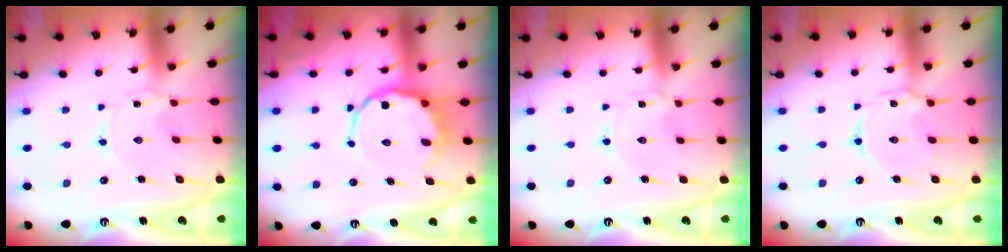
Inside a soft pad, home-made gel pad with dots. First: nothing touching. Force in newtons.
{"total": 8.8, "press": 8.2, "slide": 3.1}
{"total": 0.8, "press": 0.8, "slide": 0.2}
{"total": 4.1, "press": 4.1, "slide": 0.4}